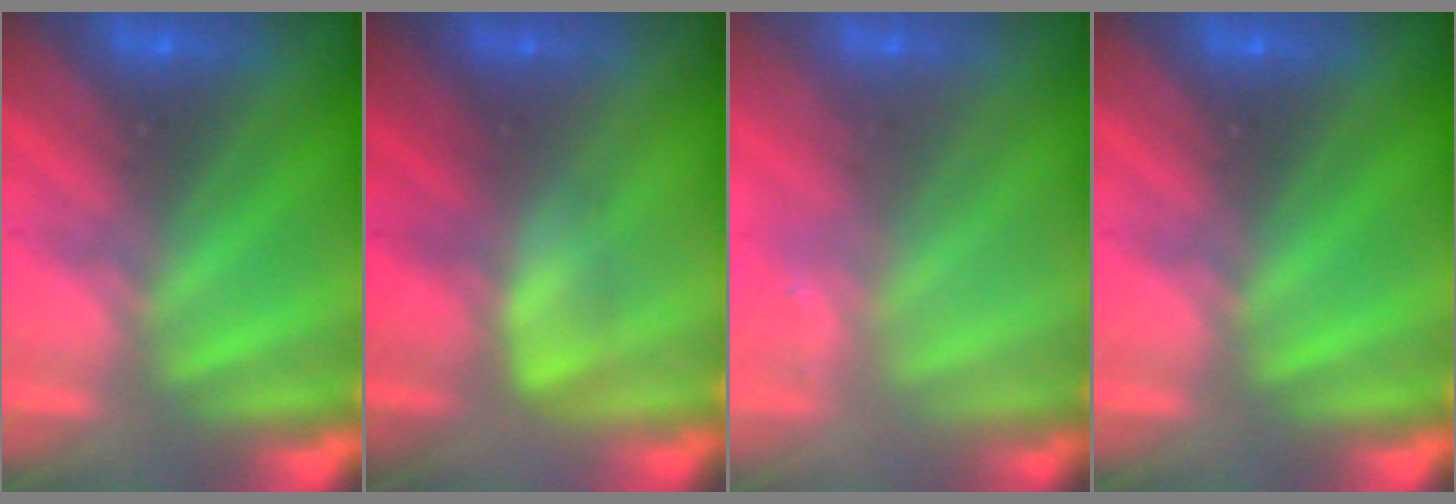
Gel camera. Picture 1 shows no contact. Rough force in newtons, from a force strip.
{"total": 2.5}
{"total": 1.6}
{"total": 0.0}